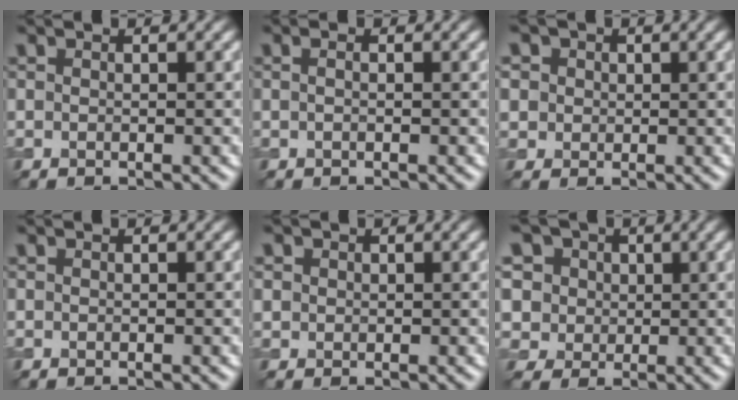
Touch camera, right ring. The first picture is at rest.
{"total": 0.7, "force": [0.1, 0.3, 0.6], "torque": [-0.012, -0.009, -0.003]}
{"total": 4.4, "force": [1.9, 3.6, 1.6], "torque": [-0.035, 0.017, 0.021]}
{"total": 0.0}
{"total": 1.0, "force": [0.3, 0.9, 0.2], "torque": [0.002, -0.002, 0.005]}
{"total": 10.6, "force": [5.3, 8.1, 4.3], "torque": [-0.107, 0.028, 0.070]}